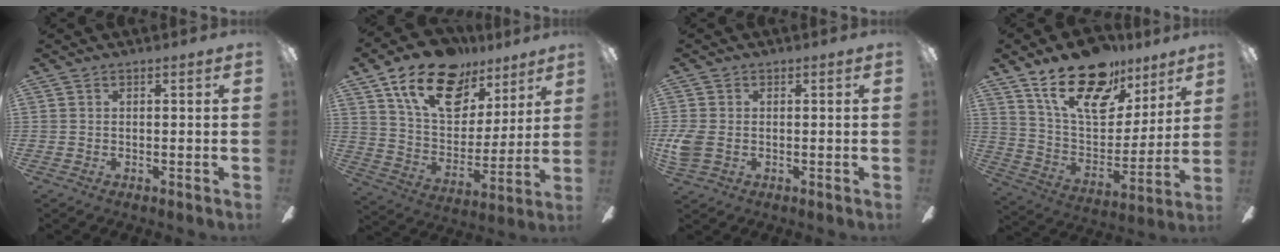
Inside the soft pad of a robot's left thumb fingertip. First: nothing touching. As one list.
[{"total": 20.7, "force": [12.3, 12.1, 11.4], "torque": [-0.193, -0.058, 0.221]}, {"total": 4.8, "force": [-0.5, 3.5, 3.2], "torque": [-0.067, -0.001, -0.011]}, {"total": 22.4, "force": [15.2, 11.1, 12.1], "torque": [-0.201, -0.087, 0.270]}]